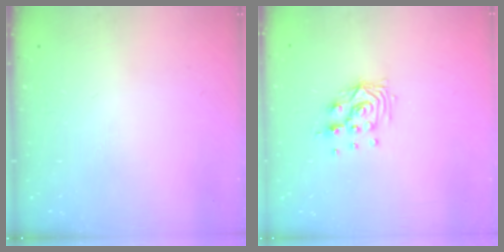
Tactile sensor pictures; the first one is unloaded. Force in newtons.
{"total": 9.5, "press": 9.5, "slide": 0.7}